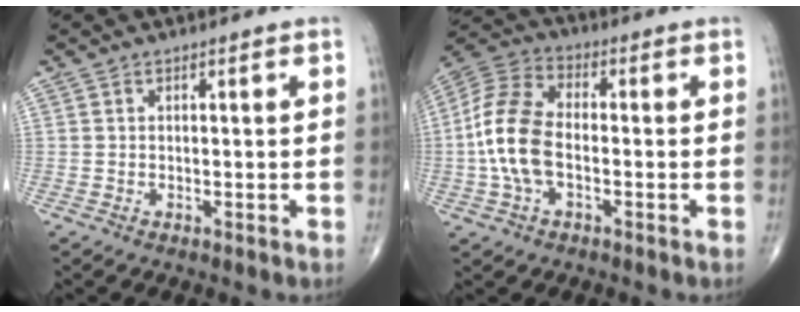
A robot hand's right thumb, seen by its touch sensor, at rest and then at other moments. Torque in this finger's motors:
{"motor_torque": [-0.52, 0.93, 1.30, 0.16, 0.35]}